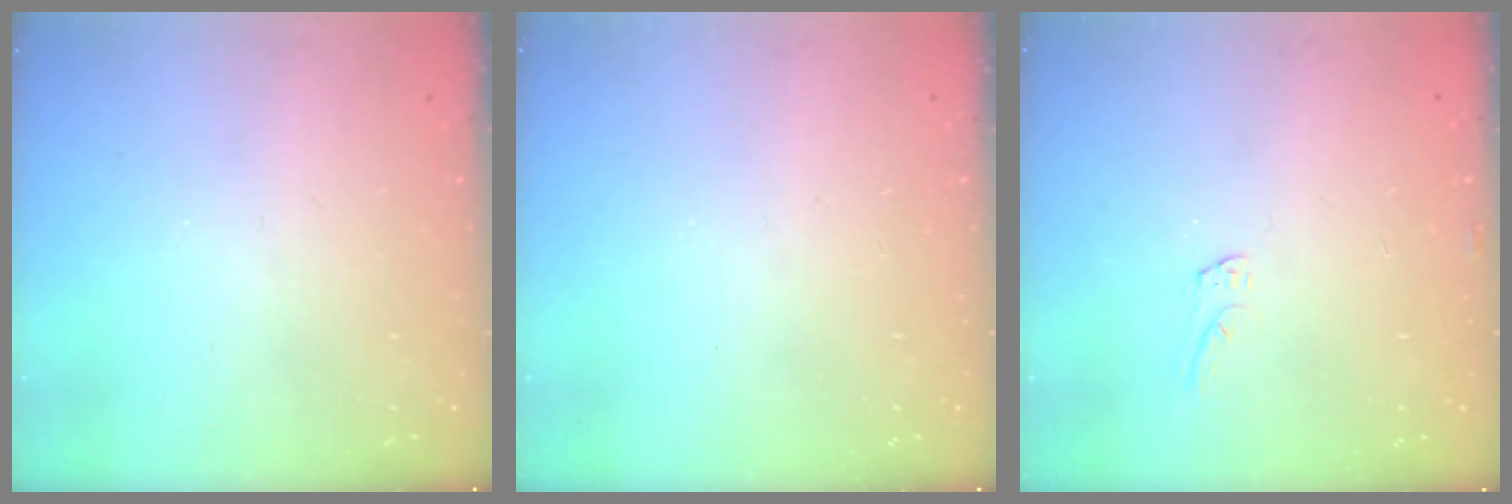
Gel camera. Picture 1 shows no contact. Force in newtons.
{"total": 0.0}
{"total": 4.7, "press": 4.7, "slide": 0.3}